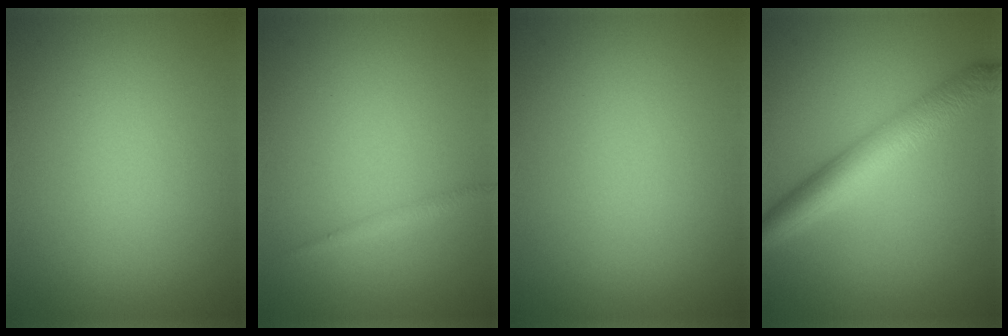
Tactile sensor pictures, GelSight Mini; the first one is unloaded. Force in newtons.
{"total": 0.9, "press": 0.9, "slide": 0.1}
{"total": 0.0}
{"total": 5.7, "press": 5.7, "slide": 0.1}